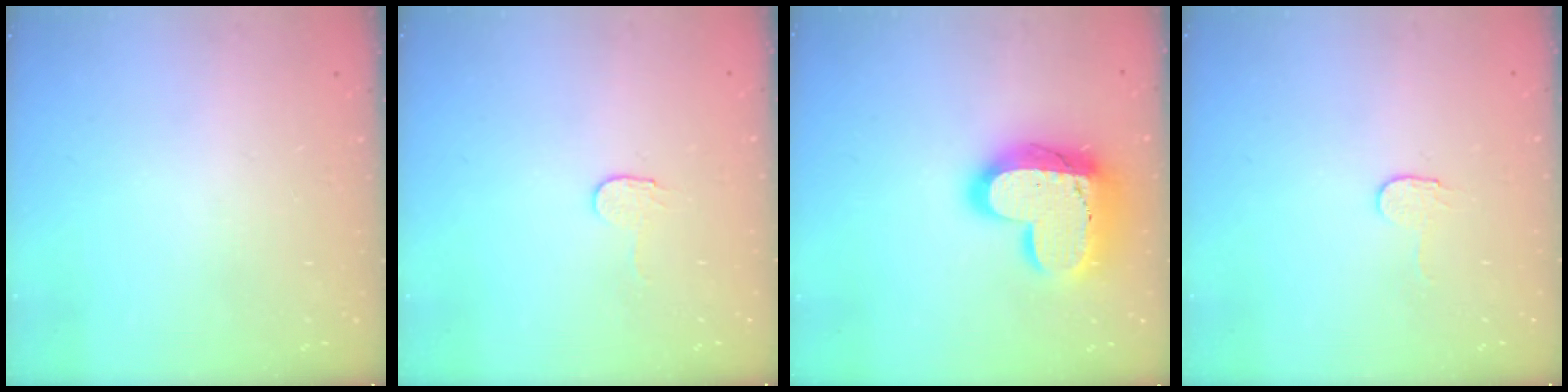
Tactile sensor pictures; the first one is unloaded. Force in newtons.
{"total": 2.9, "press": 2.9, "slide": 0.3}
{"total": 19.8, "press": 19.7, "slide": 1.5}
{"total": 2.9, "press": 2.9, "slide": 0.3}